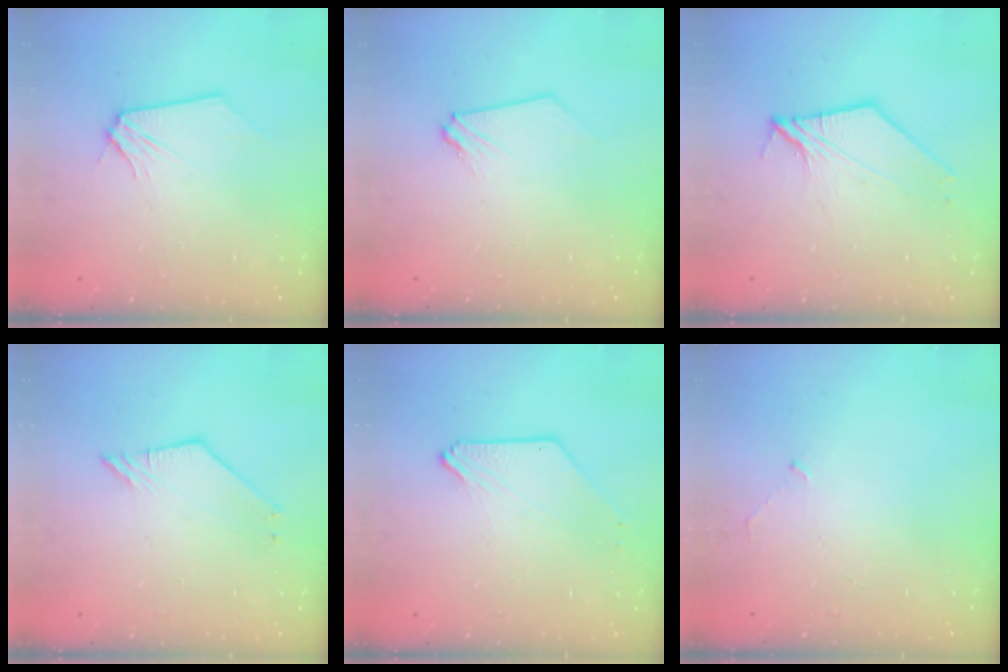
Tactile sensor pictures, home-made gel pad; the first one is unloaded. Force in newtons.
{"total": 0.0}
{"total": 7.5, "press": 7.3, "slide": 1.6}
{"total": 2.2, "press": 2.2, "slide": 0.4}
{"total": 0.0}
{"total": 2.5, "press": 2.4, "slide": 0.6}